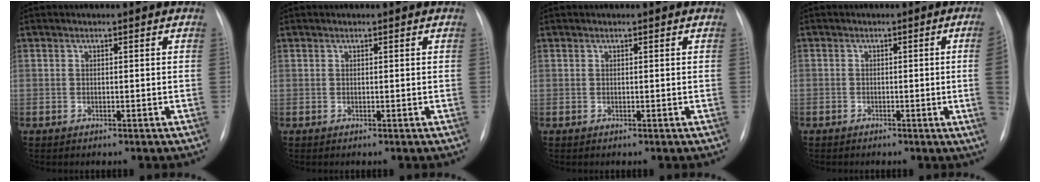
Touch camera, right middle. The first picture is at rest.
{"total": 0.0}
{"total": 0.0}
{"total": 4.9, "force": [-0.8, -1.4, 4.6], "torque": [-0.039, -0.005, -0.014]}